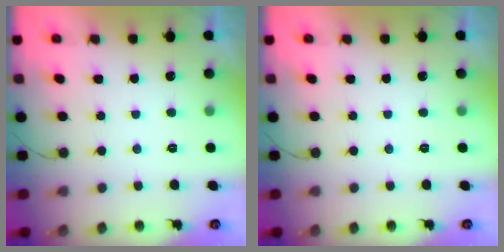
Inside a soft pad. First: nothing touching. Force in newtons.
{"total": 0.0}